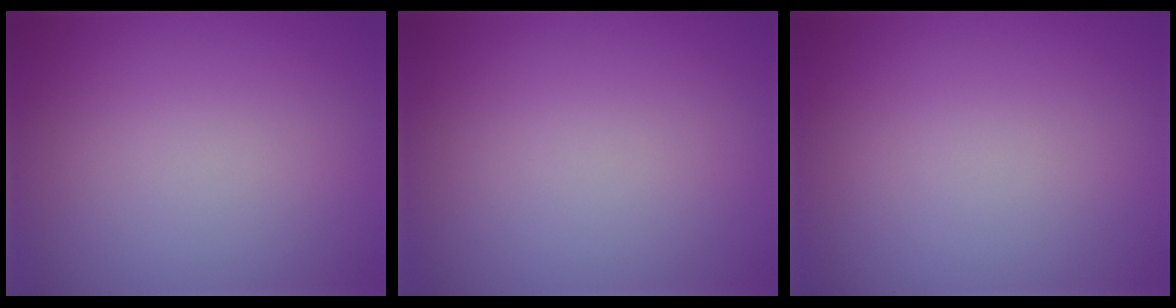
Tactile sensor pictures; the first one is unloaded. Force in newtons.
{"total": 0.0}
{"total": 0.0}